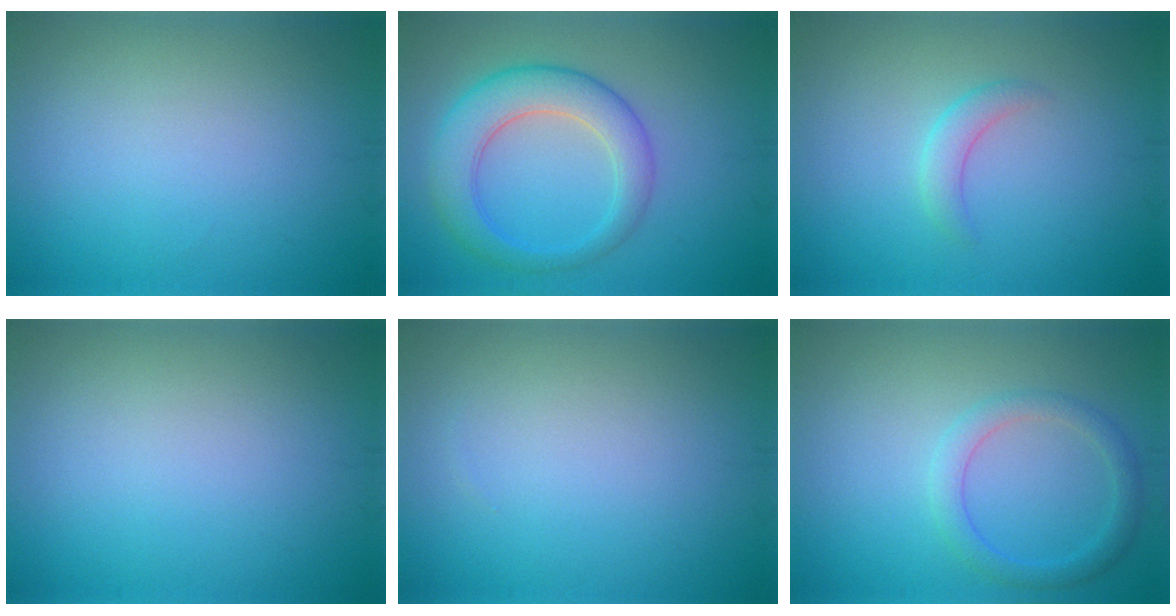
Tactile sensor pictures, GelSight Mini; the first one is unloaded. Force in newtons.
{"total": 5.6, "press": 5.6, "slide": 0.1}
{"total": 1.7, "press": 1.7, "slide": 0.1}
{"total": 0.0}
{"total": 0.0}
{"total": 2.4, "press": 2.4, "slide": 0.1}